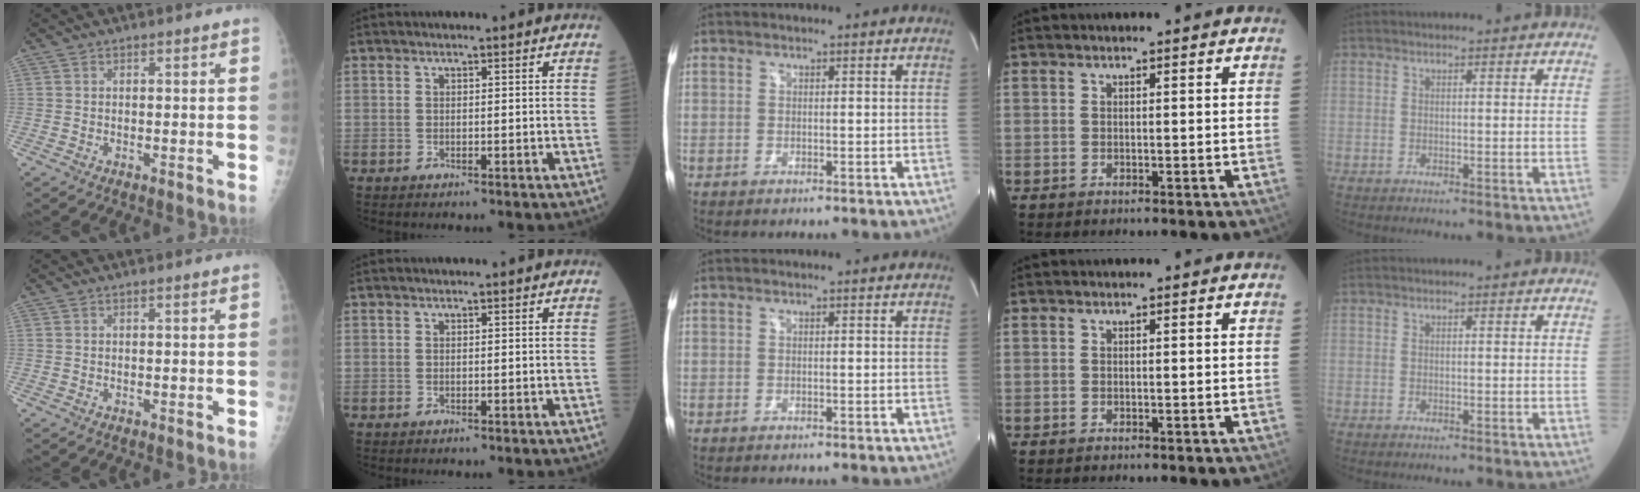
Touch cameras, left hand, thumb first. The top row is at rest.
{}